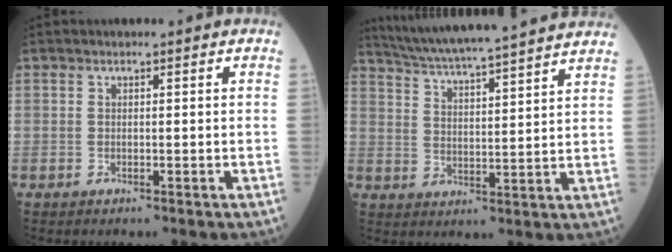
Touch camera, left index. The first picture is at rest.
{"total": 20.4, "force": [18.5, 0.1, 8.6], "torque": [-0.151, 0.004, 0.262]}